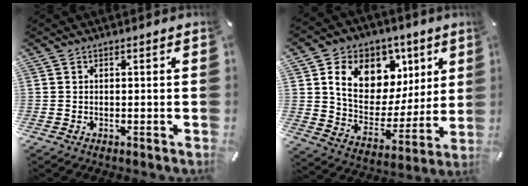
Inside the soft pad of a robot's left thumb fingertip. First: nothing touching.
{"total": 15.6, "force": [7.3, 11.5, 7.6], "torque": [-0.125, -0.041, 0.137]}